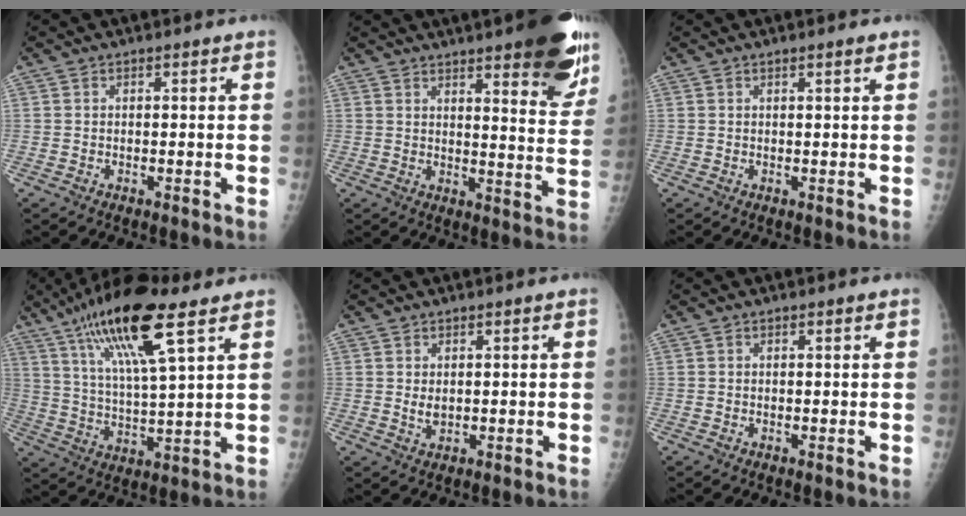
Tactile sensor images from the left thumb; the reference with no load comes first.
{"total": 18.1, "force": [11.7, 4.4, 13.2], "torque": [-0.142, -0.057, 0.145]}
{"total": 1.0, "force": [0.7, 0.0, 0.7], "torque": [-0.009, -0.003, 0.010]}
{"total": 17.6, "force": [9.6, 3.7, 14.2], "torque": [-0.258, -0.027, 0.175]}
{"total": 2.2, "force": [0.4, 1.4, 1.7], "torque": [-0.023, -0.005, 0.012]}
{"total": 0.7, "force": [0.3, 0.3, 0.5], "torque": [-0.004, 0.000, 0.004]}